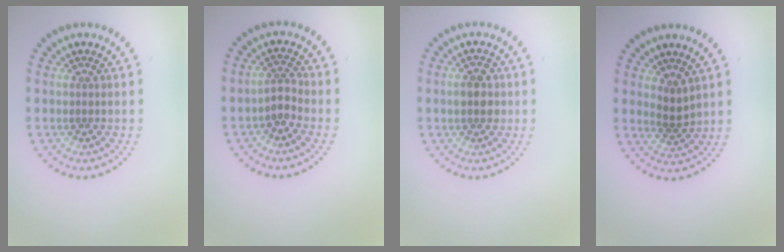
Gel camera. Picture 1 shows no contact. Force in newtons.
{"total": 1.7, "press": 1.3, "slide": 1.1}
{"total": 2.3, "press": 2.3, "slide": 0.1}
{"total": 1.5, "press": 1.2, "slide": 0.9}